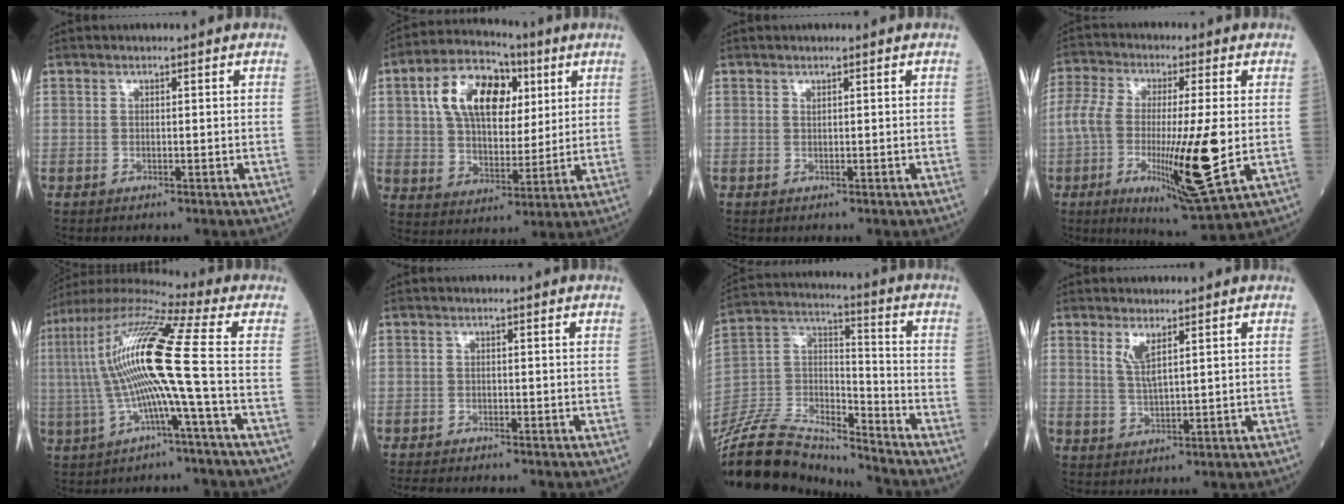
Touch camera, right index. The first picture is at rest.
{"total": 14.6, "force": [5.1, 8.4, 10.8], "torque": [-0.209, 0.032, 0.087]}
{"total": 0.0}
{"total": 15.8, "force": [-2.6, 2.4, 15.4], "torque": [-0.282, -0.019, -0.042]}
{"total": 15.5, "force": [-0.9, -0.9, 15.4], "torque": [-0.311, 0.023, -0.031]}
{"total": 4.9, "force": [-4.5, 0.6, 1.8], "torque": [-0.024, -0.012, -0.068]}
{"total": 21.9, "force": [-20.8, 3.2, 6.1], "torque": [-0.141, 0.016, -0.365]}
{"total": 3.3, "force": [1.8, 0.4, 2.8], "torque": [-0.060, -0.006, 0.040]}